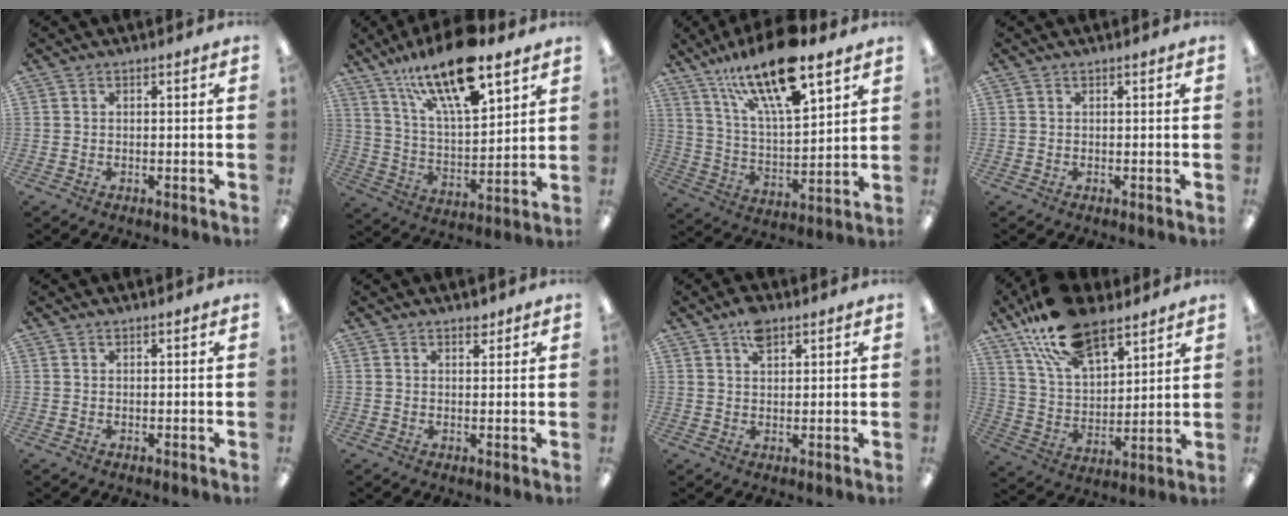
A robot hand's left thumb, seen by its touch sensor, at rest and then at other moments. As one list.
[{"total": 20.6, "force": [13.9, 6.8, 13.6], "torque": [-0.235, -0.071, 0.233]}, {"total": 20.5, "force": [14.0, 6.3, 13.6], "torque": [-0.237, -0.075, 0.234]}, {"total": 0.0}, {"total": 0.5, "force": [0.5, 0.1, 0.1], "torque": [-0.003, 0.001, 0.008]}, {"total": 1.9, "force": [1.6, 0.8, 0.6], "torque": [0.003, -0.008, 0.027]}, {"total": 4.7, "force": [3.2, 2.3, 2.6], "torque": [-0.043, -0.007, 0.055]}, {"total": 18.7, "force": [13.1, 8.8, 10.1], "torque": [-0.194, -0.057, 0.238]}]